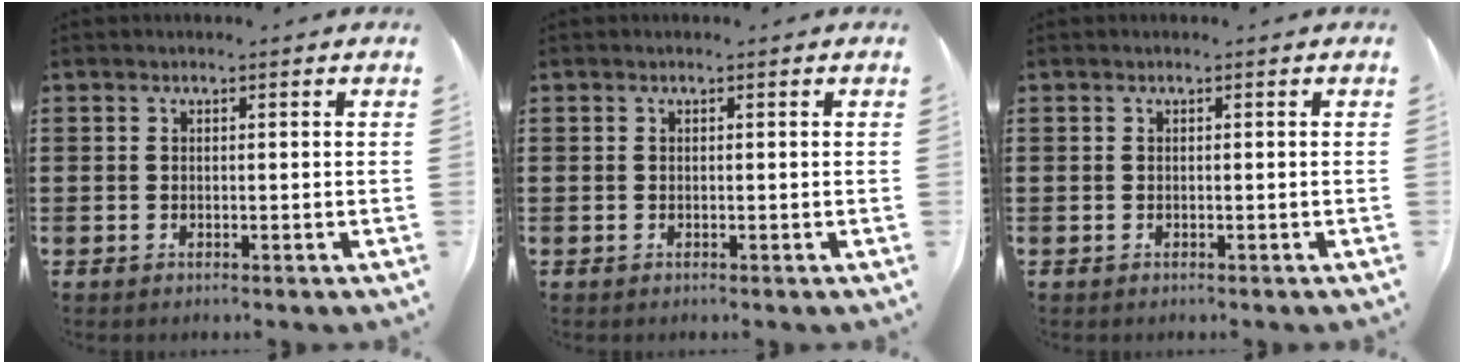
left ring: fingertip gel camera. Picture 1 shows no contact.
{"total": 0.0}
{"total": 0.0}